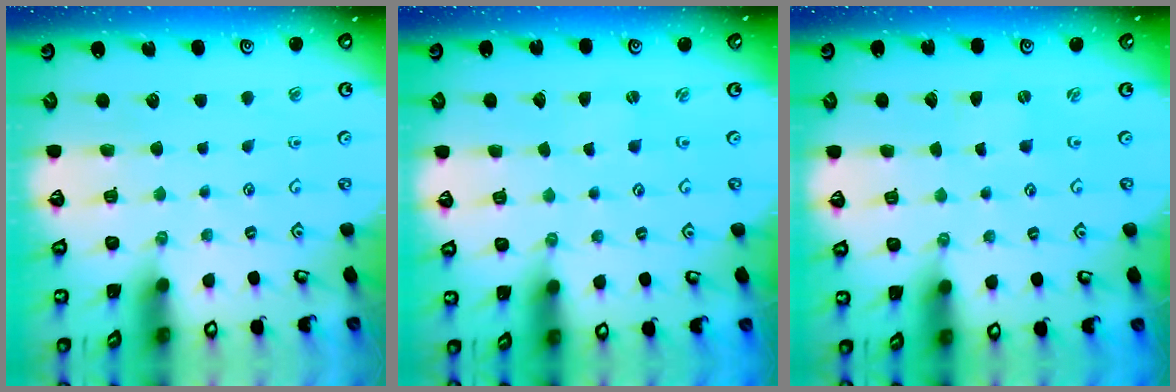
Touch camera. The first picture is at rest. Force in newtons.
{"total": 0.9, "press": 0.9, "slide": 0.1}
{"total": 0.0}